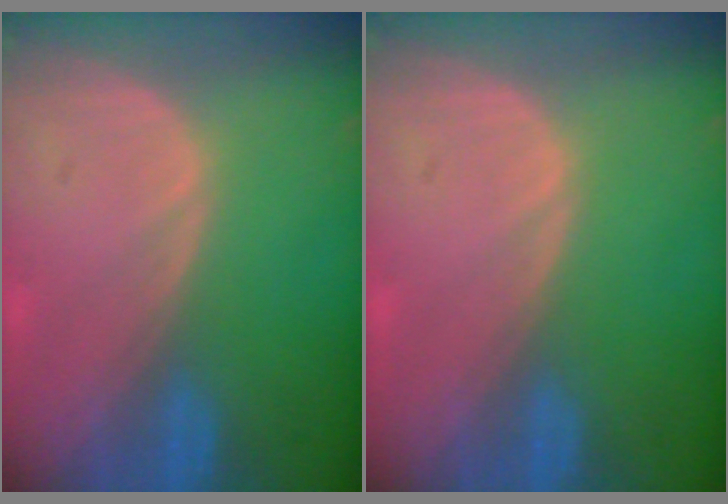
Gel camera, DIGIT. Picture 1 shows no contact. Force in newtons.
{"total": 0.0}